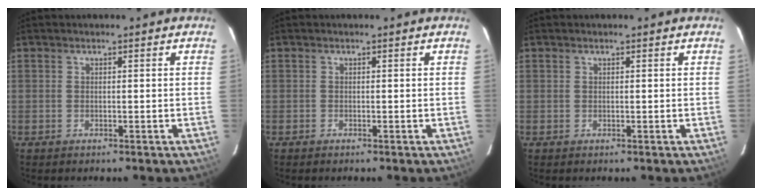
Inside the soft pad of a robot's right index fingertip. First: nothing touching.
{"total": 0.0}
{"total": 0.0}